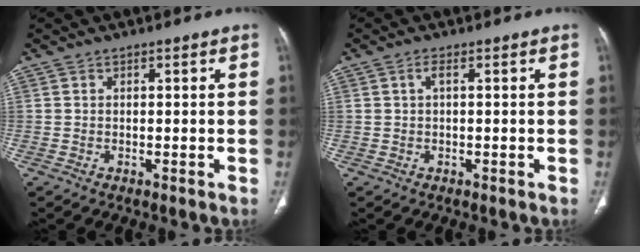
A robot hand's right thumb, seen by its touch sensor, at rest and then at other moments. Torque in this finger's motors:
{"motor_torque": [-0.01, -0.14, -0.11, 0.43, -0.07]}